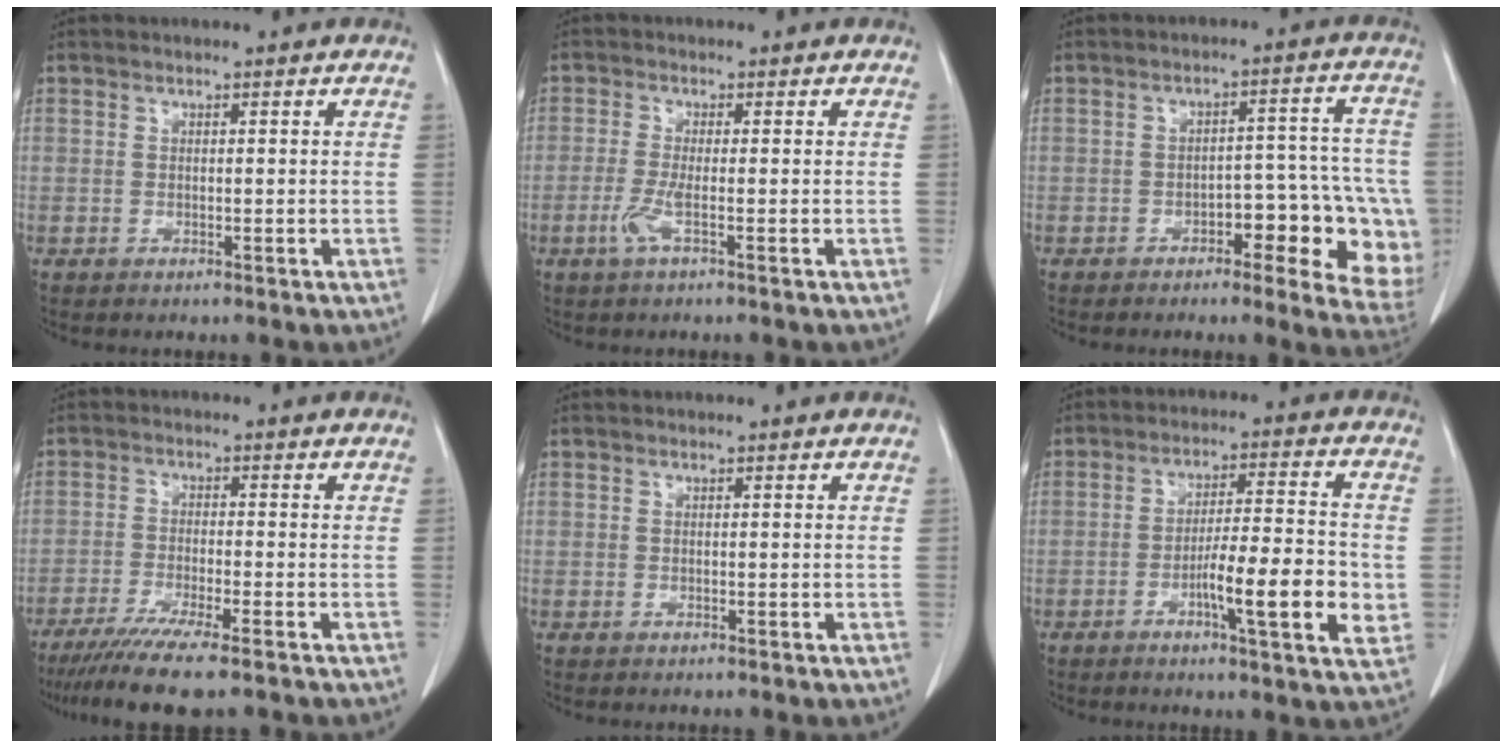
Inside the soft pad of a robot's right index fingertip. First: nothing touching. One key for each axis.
{"total": 3.0, "fx": -1.3, "fy": -0.2, "fz": 2.7, "tx": -0.063, "ty": -0.008, "tz": -0.031}
{"total": 12.6, "fx": -4.8, "fy": 4.6, "fz": 10.7, "tx": -0.089, "ty": 0.033, "tz": -0.053}
{"total": 9.4, "fx": -7.3, "fy": -0.2, "fz": 5.9, "tx": -0.091, "ty": -0.025, "tz": -0.116}
{"total": 0.0}
{"total": 11.3, "fx": -2.9, "fy": 1.1, "fz": 10.9, "tx": -0.167, "ty": -0.002, "tz": -0.049}